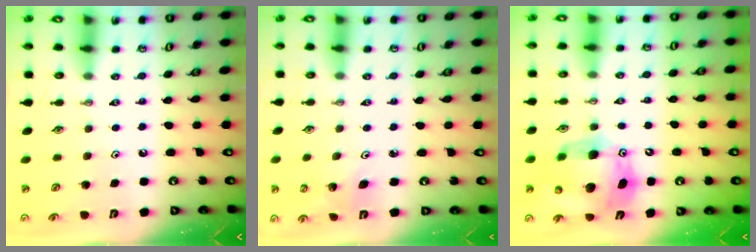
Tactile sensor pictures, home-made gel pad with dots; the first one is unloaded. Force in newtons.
{"total": 4.7, "press": 4.6, "slide": 0.7}
{"total": 15.6, "press": 15.3, "slide": 2.5}